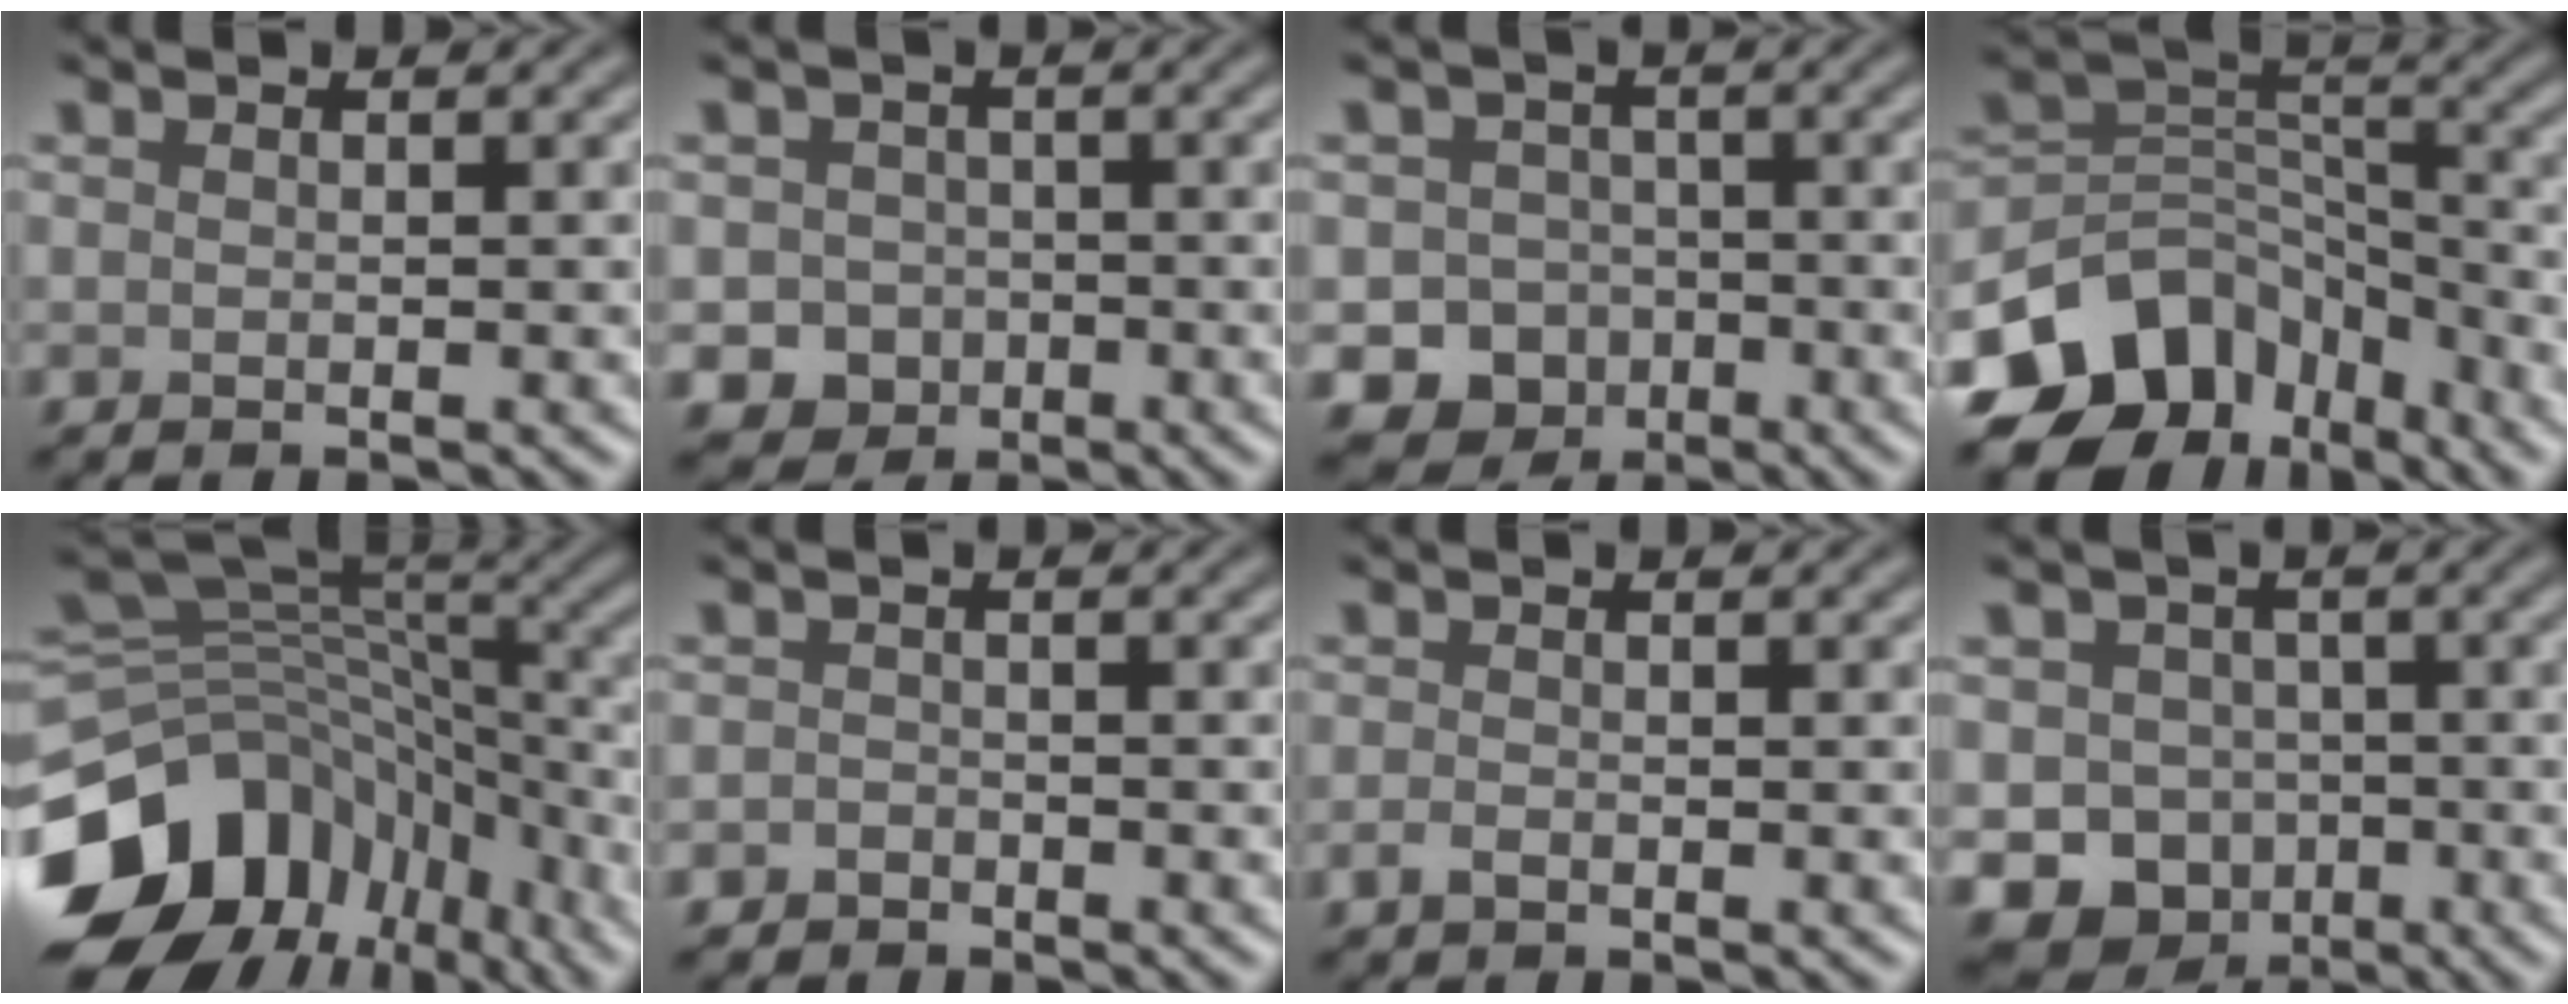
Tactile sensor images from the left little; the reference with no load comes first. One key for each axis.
{"total": 3.6, "fx": -1.3, "fy": 3.2, "fz": 0.7, "tx": 0.002, "ty": -0.003, "tz": -0.027}
{"total": 8.9, "fx": -4.6, "fy": 7.4, "fz": 1.6, "tx": 0.003, "ty": -0.036, "tz": -0.087}
{"total": 10.5, "fx": -6.9, "fy": 6.7, "fz": 4.0, "tx": -0.067, "ty": 0.006, "tz": -0.135}
{"total": 14.5, "fx": -7.0, "fy": 10.3, "fz": 7.3, "tx": -0.174, "ty": -0.005, "tz": -0.107}
{"total": 1.1, "fx": -0.9, "fy": 0.7, "fz": 0.0, "tx": 0.003, "ty": 0.002, "tz": -0.020}
{"total": 1.0, "fx": -0.6, "fy": 0.5, "fz": 0.6, "tx": -0.013, "ty": -0.003, "tz": -0.013}
{"total": 11.2, "fx": -5.1, "fy": 9.6, "fz": 2.8, "tx": -0.038, "ty": -0.041, "tz": -0.098}